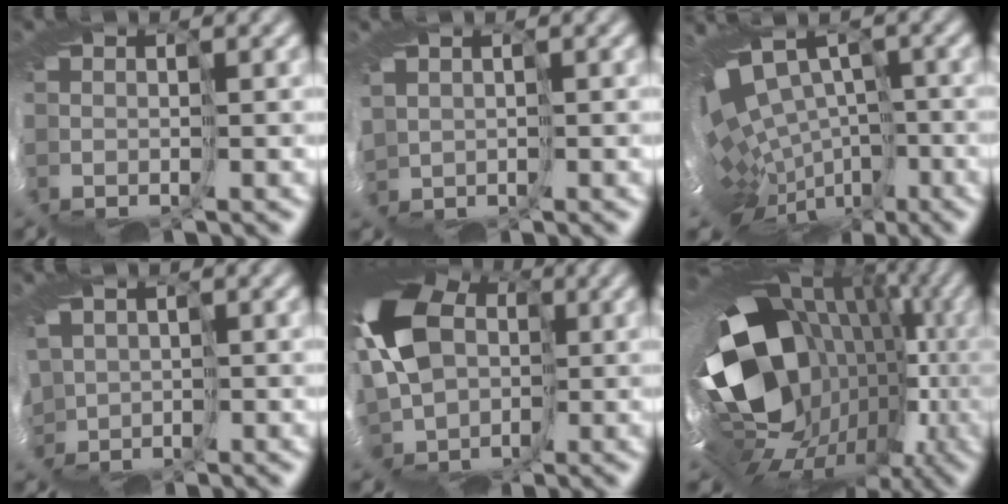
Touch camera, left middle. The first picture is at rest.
{"total": 2.4, "force": [1.3, 1.9, -0.4], "torque": [-0.014, -0.006, 0.028]}
{"total": 11.5, "force": [-1.9, 7.3, 8.6], "torque": [-0.141, 0.016, 0.001]}
{"total": 3.9, "force": [1.1, 3.4, 1.6], "torque": [-0.063, -0.017, 0.017]}
{"total": 10.3, "force": [2.1, 7.5, 6.6], "torque": [-0.133, 0.000, 0.016]}
{"total": 17.1, "force": [1.2, 12.5, 11.6], "torque": [-0.192, -0.024, 0.001]}